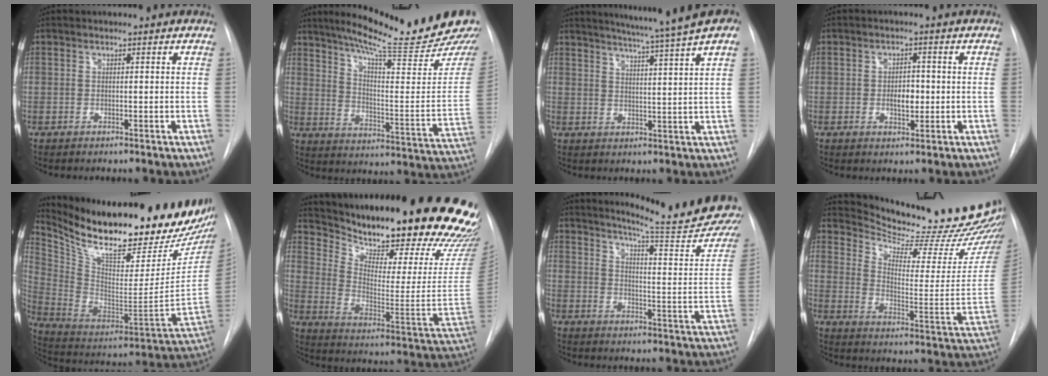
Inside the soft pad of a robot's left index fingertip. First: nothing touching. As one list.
[{"total": 22.3, "force": [18.9, -0.2, 11.8], "torque": [-0.180, -0.095, 0.256]}, {"total": 14.1, "force": [10.9, -0.8, 9.0], "torque": [-0.136, -0.002, 0.132]}, {"total": 3.3, "force": [-0.3, 1.8, 2.7], "torque": [-0.040, 0.002, -0.001]}, {"total": 30.7, "force": [24.5, 6.9, 17.1], "torque": [-0.299, -0.054, 0.362]}, {"total": 32.1, "force": [27.0, 5.3, 16.5], "torque": [-0.280, -0.095, 0.357]}, {"total": 23.3, "force": [20.8, 0.9, 10.4], "torque": [-0.144, -0.102, 0.248]}, {"total": 26.1, "force": [24.1, 2.7, 9.8], "torque": [-0.148, -0.120, 0.310]}]